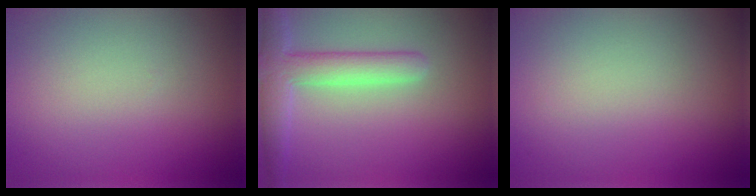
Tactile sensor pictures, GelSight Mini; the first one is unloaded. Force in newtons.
{"total": 4.6, "press": 4.6, "slide": 0.4}
{"total": 0.0}